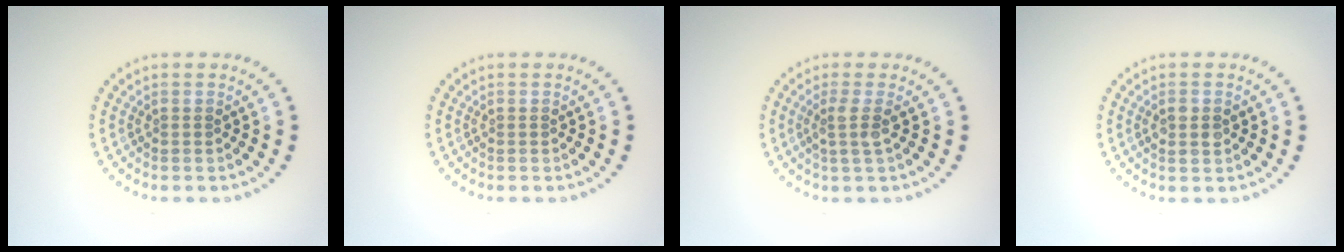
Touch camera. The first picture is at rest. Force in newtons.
{"total": 0.0}
{"total": 1.8, "press": 1.3, "slide": 1.3}
{"total": 1.5, "press": 1.5, "slide": 0.2}